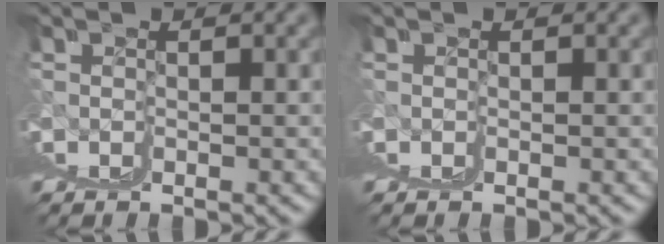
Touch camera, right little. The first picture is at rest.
{"total": 0.0}